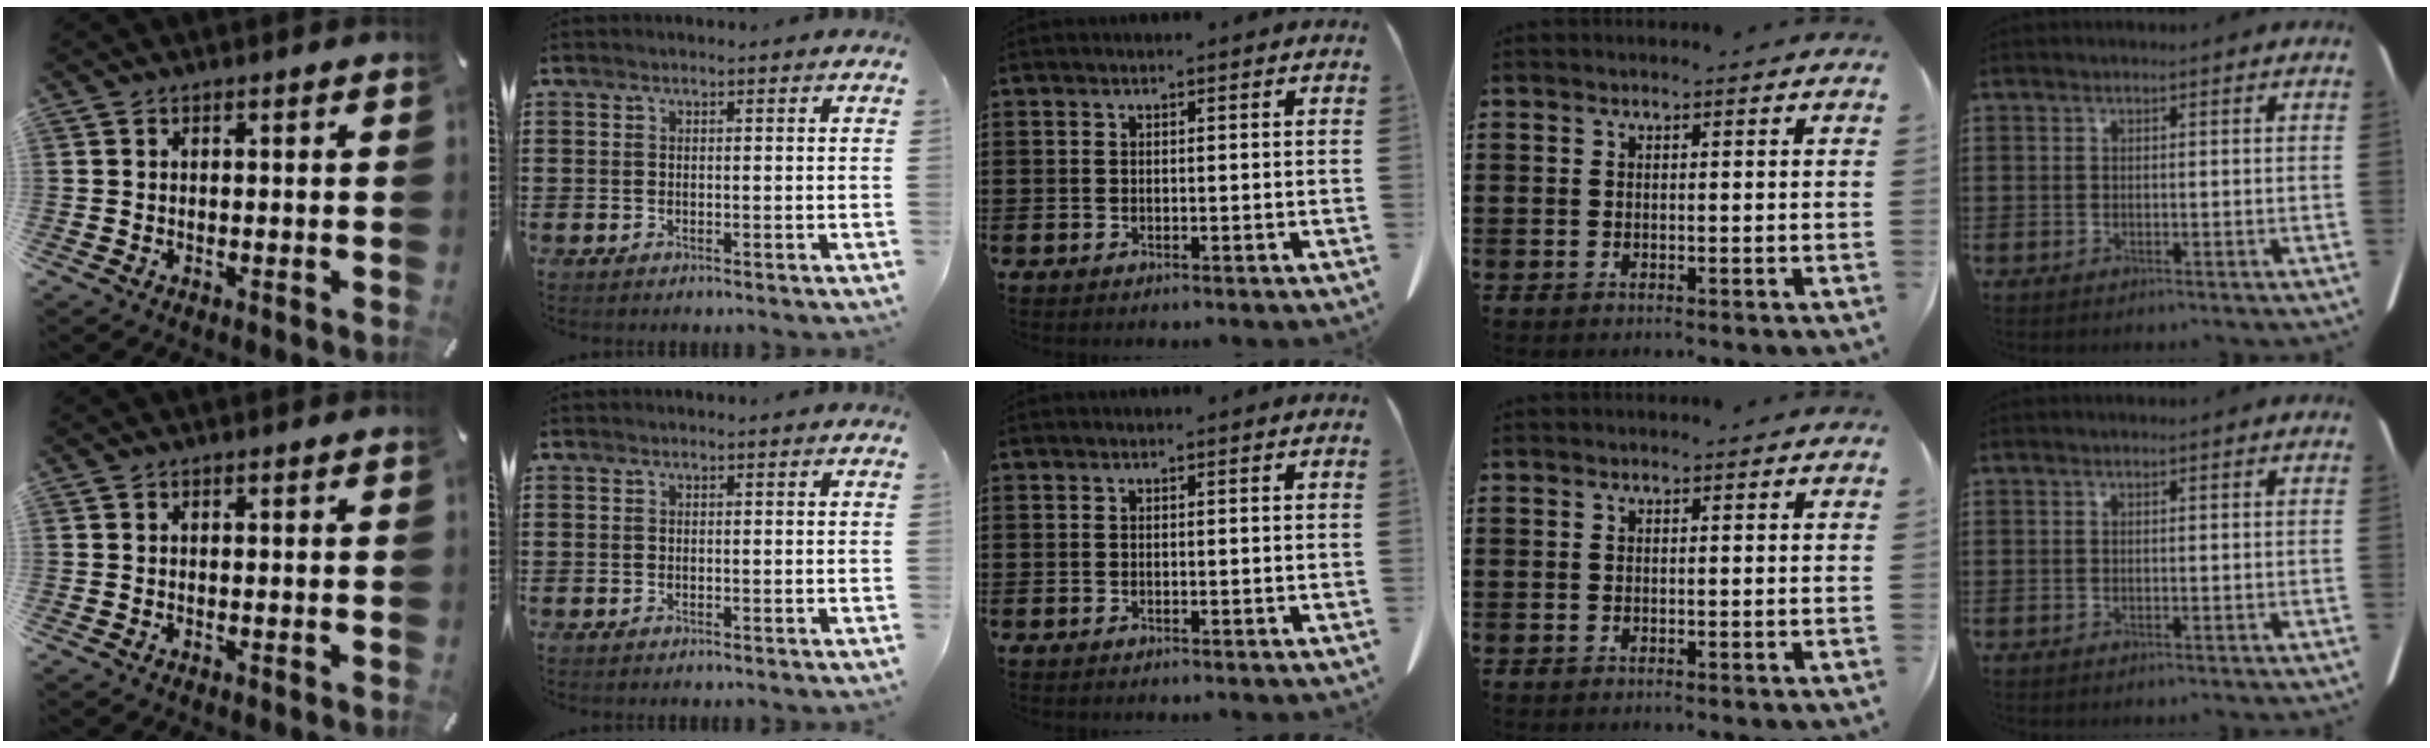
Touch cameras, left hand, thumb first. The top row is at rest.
{}